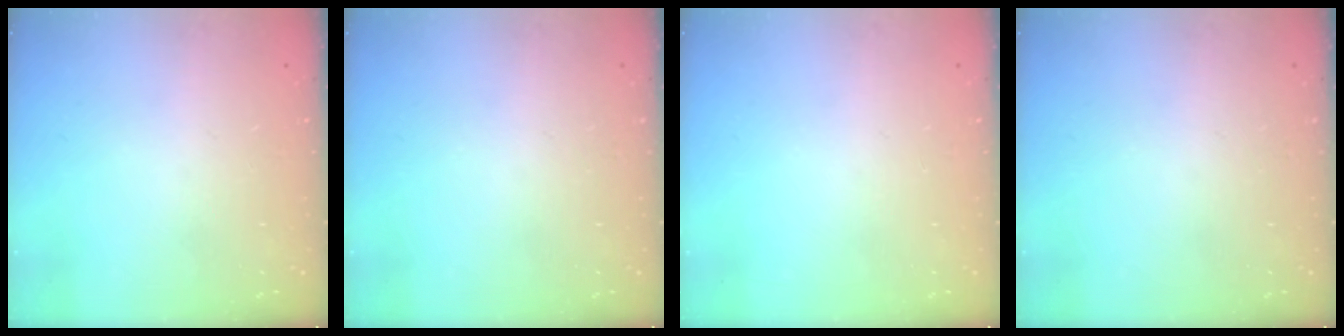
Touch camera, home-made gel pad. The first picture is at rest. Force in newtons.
{"total": 0.0}
{"total": 0.0}
{"total": 0.0}